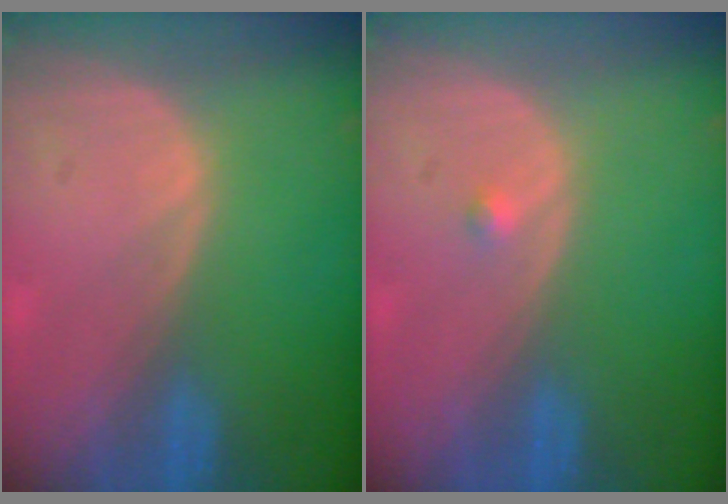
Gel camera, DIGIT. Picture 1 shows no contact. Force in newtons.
{"total": 0.8, "press": 0.6, "slide": 0.4}